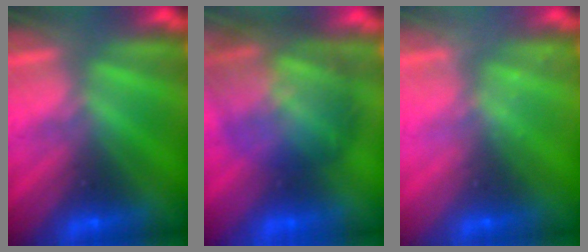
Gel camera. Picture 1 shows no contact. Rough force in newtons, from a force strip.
{"total": 10.0}
{"total": 2.2}